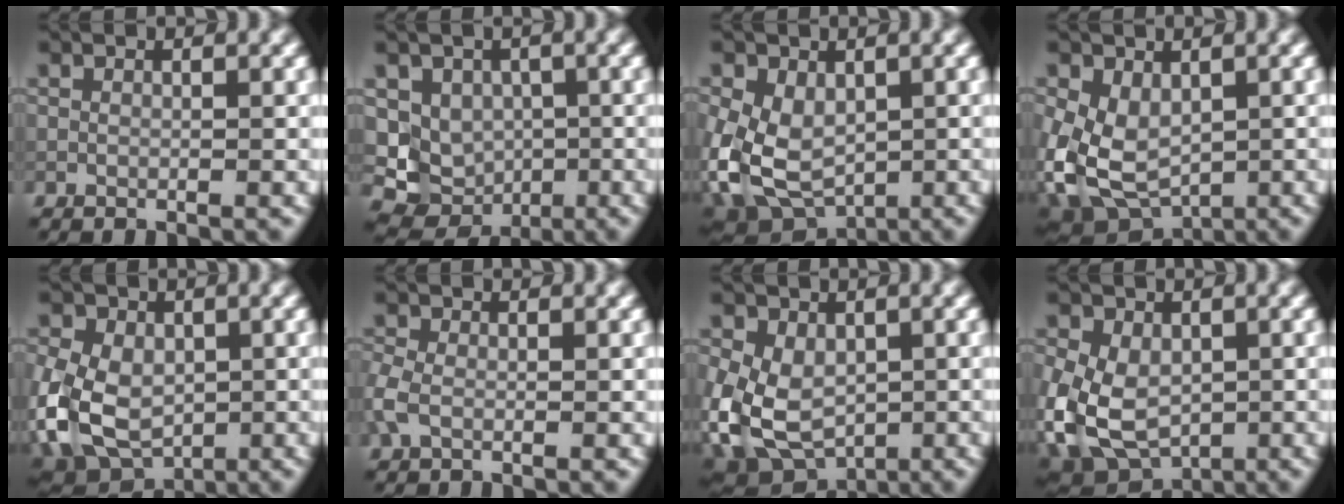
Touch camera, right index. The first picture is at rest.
{"total": 5.3, "force": [0.2, 4.9, 2.1], "torque": [-0.016, -0.020, 0.005]}
{"total": 8.6, "force": [-1.3, 6.0, 6.0], "torque": [-0.138, -0.019, -0.017]}
{"total": 7.6, "force": [-0.8, 5.3, 5.3], "torque": [-0.122, -0.023, -0.004]}
{"total": 10.5, "force": [-2.4, 7.3, 7.1], "torque": [-0.155, -0.016, -0.053]}
{"total": 2.6, "force": [-0.7, 1.8, 1.7], "torque": [-0.051, 0.003, -0.025]}
{"total": 9.8, "force": [-2.0, 6.9, 6.7], "torque": [-0.143, -0.022, -0.033]}
{"total": 9.8, "force": [-2.5, 6.7, 6.8], "torque": [-0.153, -0.025, -0.046]}